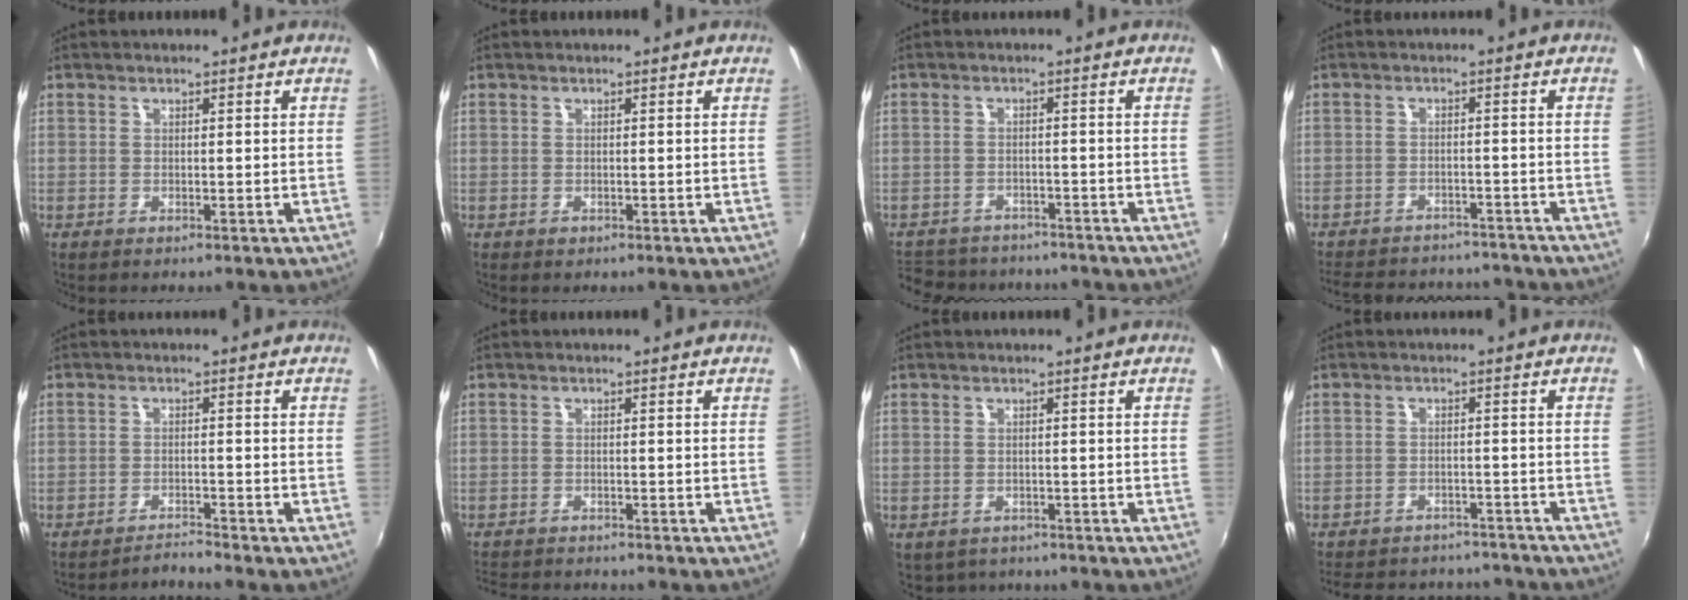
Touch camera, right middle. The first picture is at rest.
{"total": 0.5, "force": [-0.3, 0.4, 0.1], "torque": [-0.001, -0.003, -0.006]}
{"total": 13.5, "force": [-11.2, 6.1, 4.4], "torque": [-0.117, 0.000, -0.161]}
{"total": 17.7, "force": [-15.4, 6.4, 6.1], "torque": [-0.139, 0.013, -0.202]}
{"total": 2.4, "force": [-2.2, -0.9, -0.5], "torque": [0.001, 0.001, -0.041]}
{"total": 6.6, "force": [-6.3, 1.2, 1.9], "torque": [-0.054, -0.017, -0.102]}
{"total": 2.9, "force": [-2.2, 1.9, 0.5], "torque": [-0.016, -0.010, -0.028]}
{"total": 17.5, "force": [-15.2, 6.6, 5.7], "torque": [-0.131, 0.016, -0.194]}